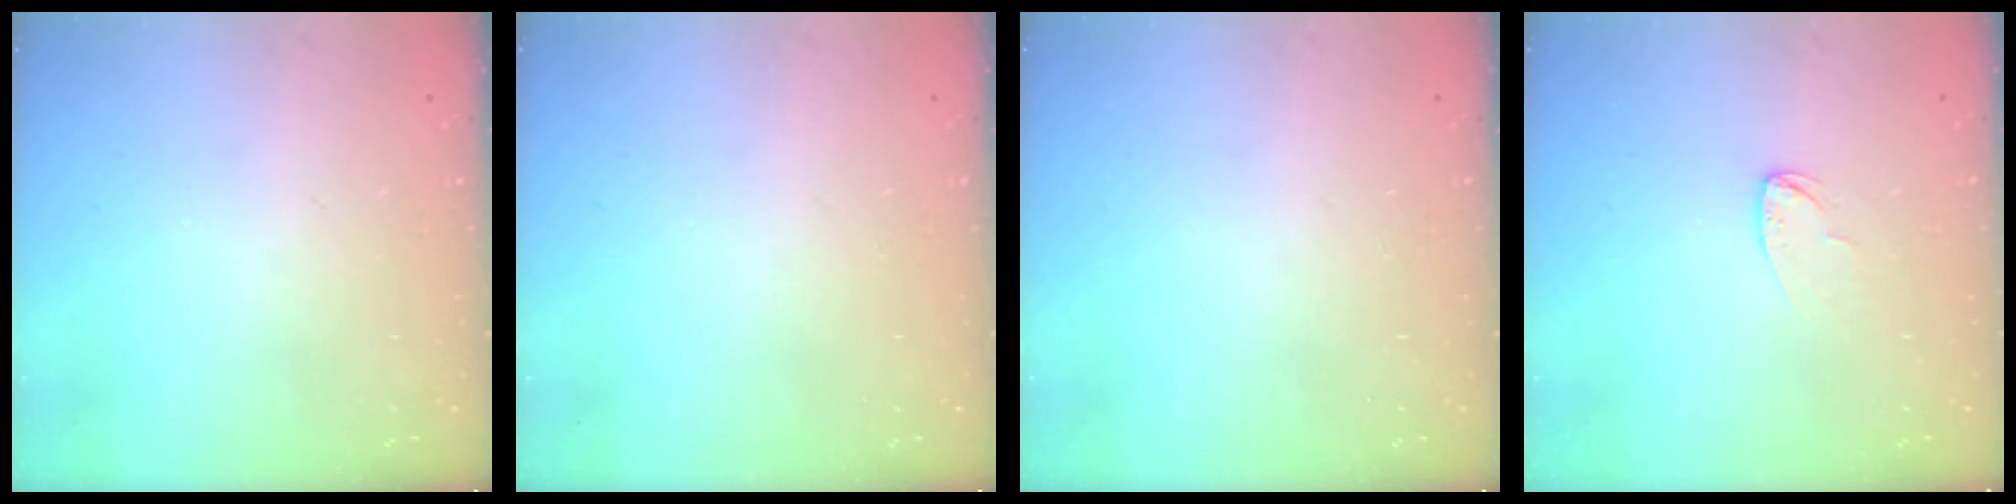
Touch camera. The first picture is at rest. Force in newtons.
{"total": 0.0}
{"total": 0.0}
{"total": 3.5, "press": 3.5, "slide": 0.3}